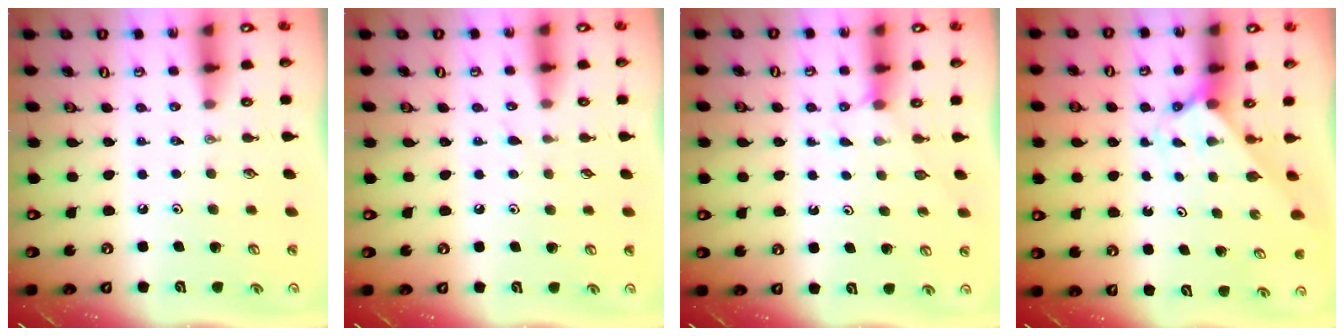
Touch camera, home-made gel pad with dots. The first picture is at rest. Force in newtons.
{"total": 4.1, "press": 4.1, "slide": 0.5}
{"total": 3.0, "press": 2.9, "slide": 0.4}
{"total": 1.9, "press": 1.9, "slide": 0.1}